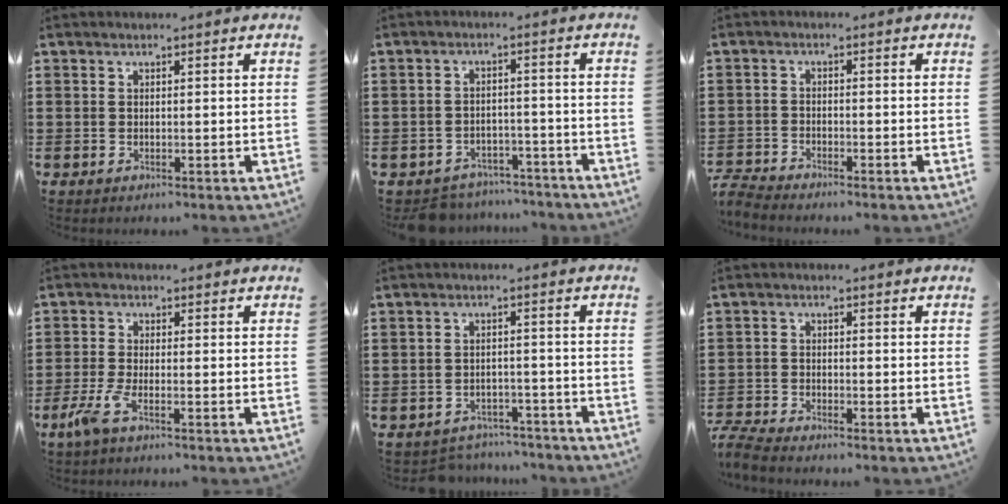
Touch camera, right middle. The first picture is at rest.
{"total": 4.4, "force": [-4.2, 1.0, 0.0], "torque": [-0.005, 0.009, -0.089]}
{"total": 2.7, "force": [-2.7, 0.0, 0.3], "torque": [-0.022, -0.004, -0.062]}
{"total": 4.1, "force": [-2.1, 0.7, 3.5], "torque": [-0.087, -0.013, -0.043]}
{"total": 3.4, "force": [-3.3, 0.7, -0.2], "torque": [-0.004, 0.002, -0.071]}
{"total": 2.9, "force": [-2.8, 0.1, 0.7], "torque": [-0.035, -0.006, -0.065]}